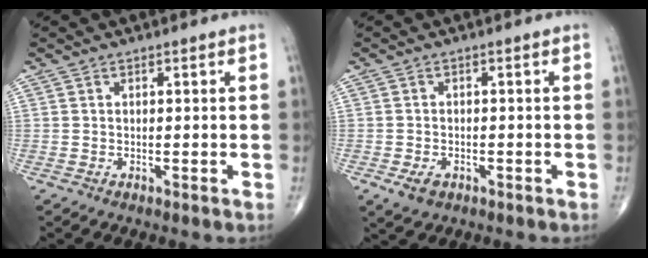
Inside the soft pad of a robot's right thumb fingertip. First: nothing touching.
{"total": 3.2, "force": [-1.5, 2.2, 1.8], "torque": [-0.031, 0.000, -0.019]}